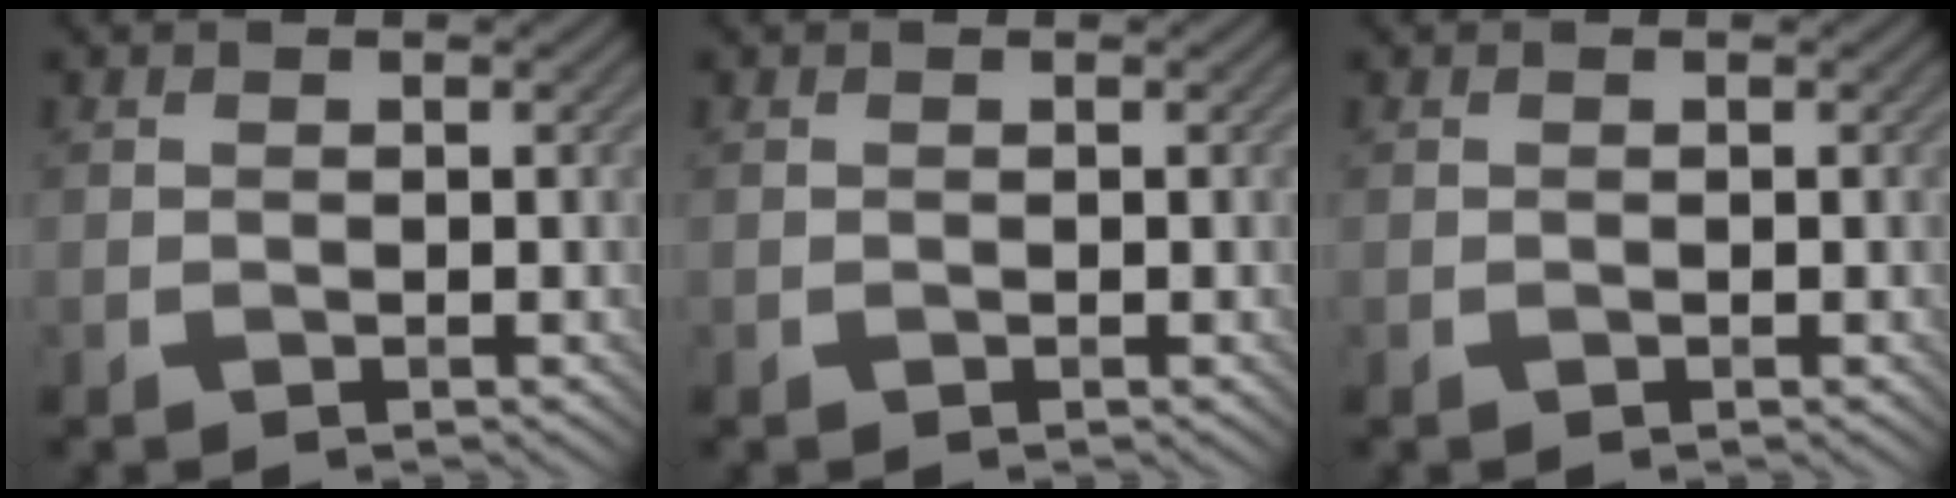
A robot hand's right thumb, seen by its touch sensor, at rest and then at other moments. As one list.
[{"total": 0.0}, {"total": 0.0}]